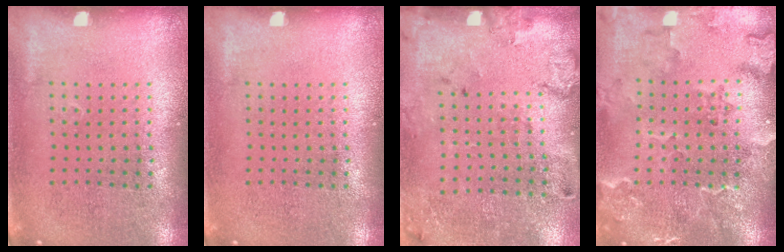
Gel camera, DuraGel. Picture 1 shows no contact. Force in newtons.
{"total": 0.0}
{"total": 2.1, "press": 1.4, "slide": 1.6}
{"total": 2.4, "press": 2.2, "slide": 0.9}